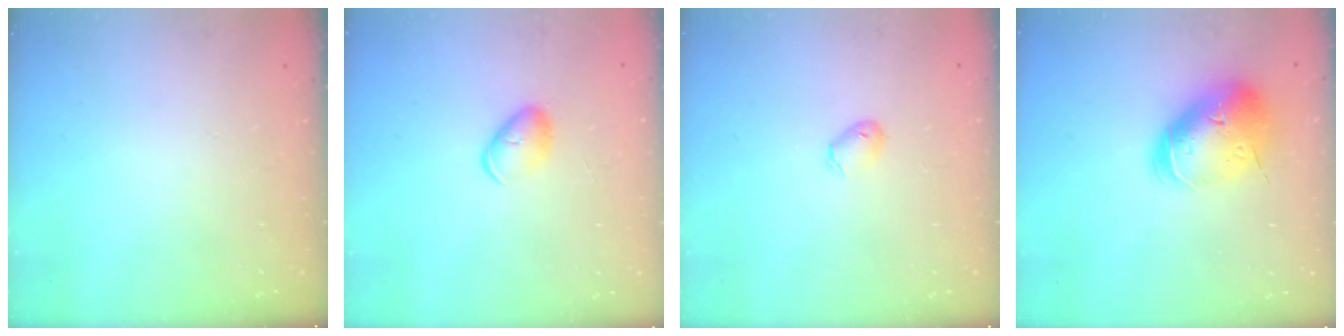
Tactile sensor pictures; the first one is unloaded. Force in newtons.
{"total": 6.4, "press": 6.3, "slide": 0.9}
{"total": 4.8, "press": 4.6, "slide": 1.2}
{"total": 19.8, "press": 19.6, "slide": 3.1}